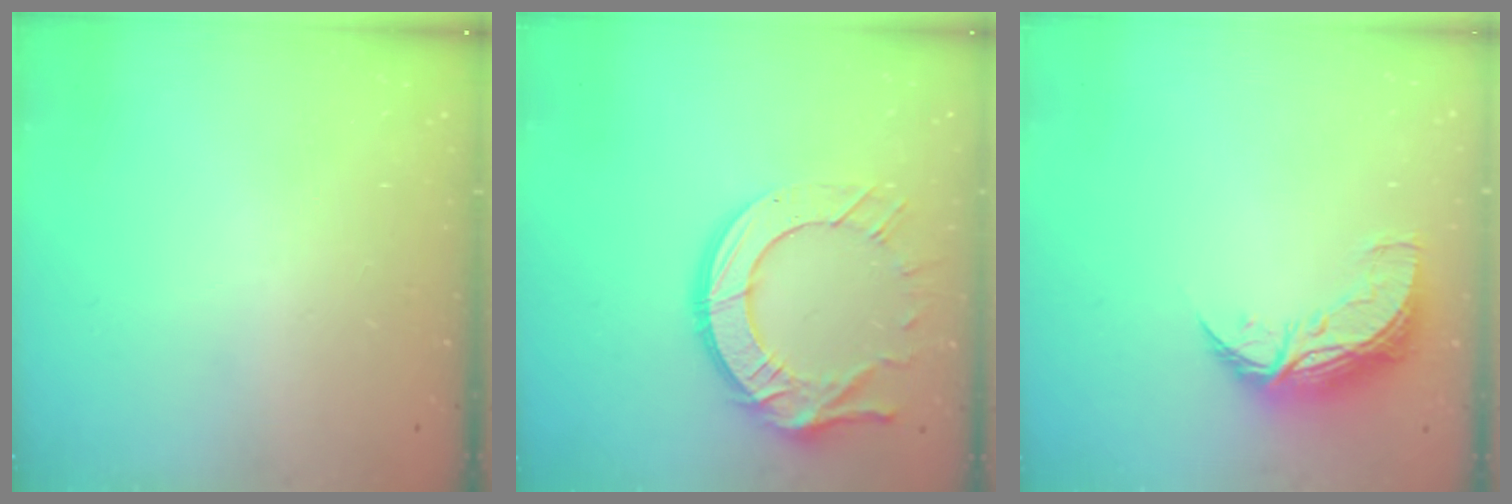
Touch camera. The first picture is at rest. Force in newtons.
{"total": 14.7, "press": 14.6, "slide": 1.2}
{"total": 8.9, "press": 8.9, "slide": 0.6}